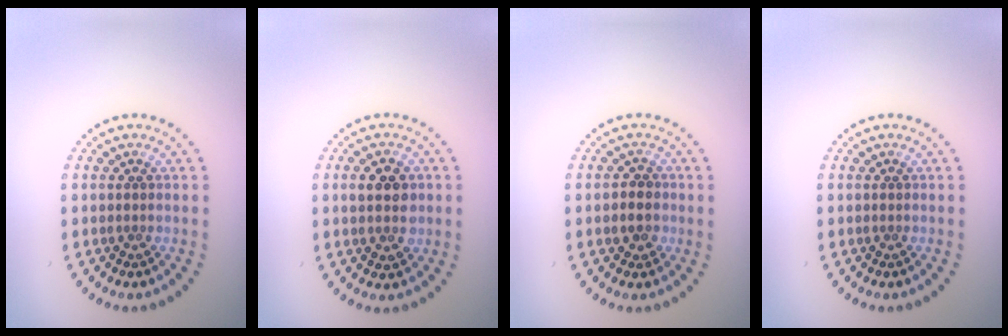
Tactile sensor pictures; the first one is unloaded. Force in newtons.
{"total": 3.0, "press": 3.0, "slide": 0.2}
{"total": 2.3, "press": 2.2, "slide": 0.7}
{"total": 0.0}